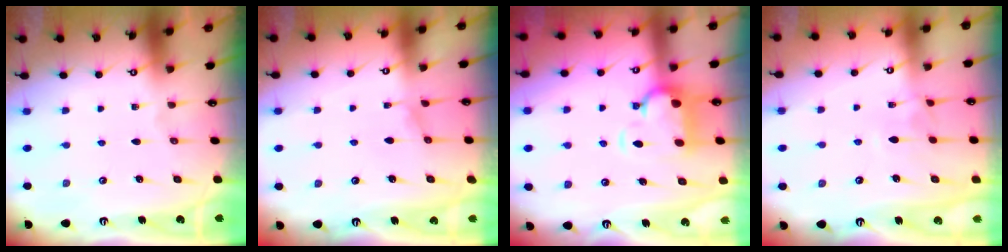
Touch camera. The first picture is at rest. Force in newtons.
{"total": 0.0}
{"total": 2.8, "press": 2.5, "slide": 1.4}
{"total": 2.0, "press": 2.0, "slide": 0.5}